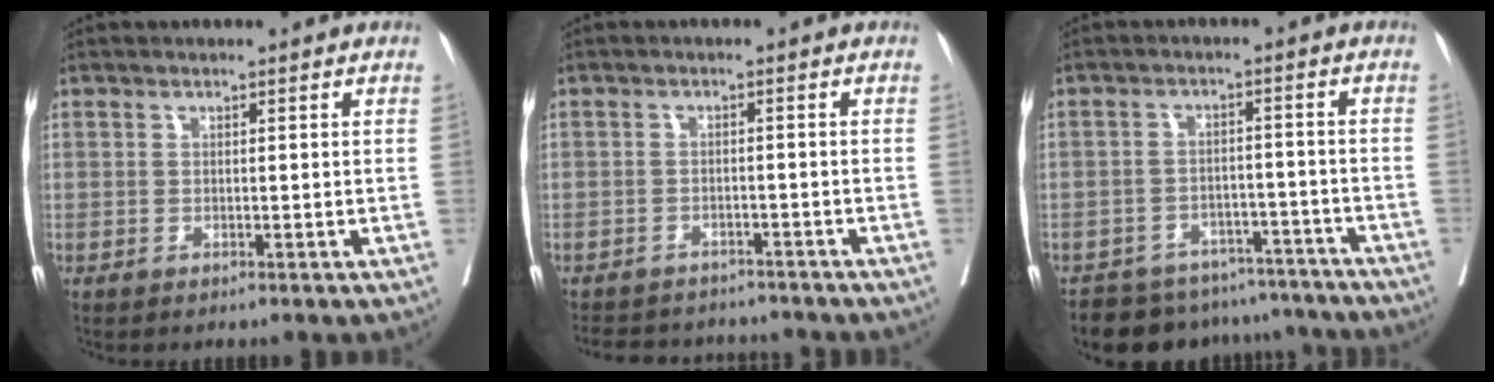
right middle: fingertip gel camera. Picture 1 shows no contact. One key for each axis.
{"total": 9.8, "fx": -9.1, "fy": 2.8, "fz": 2.1, "tx": -0.037, "ty": 0.010, "tz": -0.117}
{"total": 13.2, "fx": -11.8, "fy": 5.4, "fz": 2.2, "tx": -0.026, "ty": 0.020, "tz": -0.147}